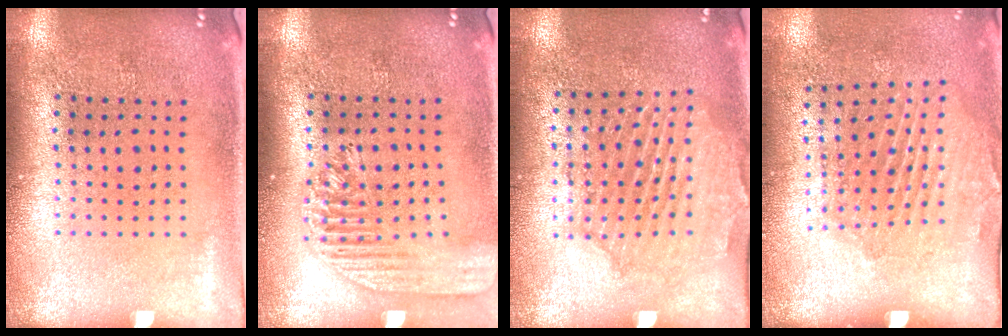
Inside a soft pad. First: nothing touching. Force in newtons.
{"total": 1.7, "press": 1.6, "slide": 0.6}
{"total": 1.8, "press": 1.8, "slide": 0.3}
{"total": 1.9, "press": 1.2, "slide": 1.5}